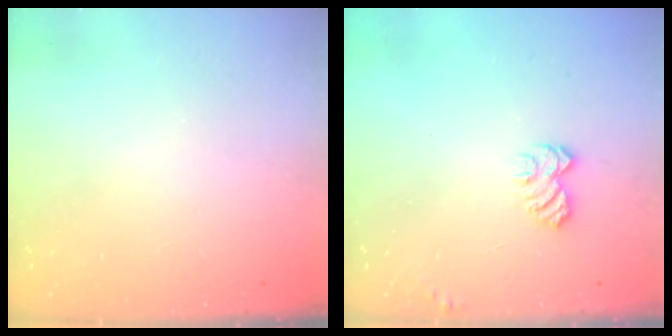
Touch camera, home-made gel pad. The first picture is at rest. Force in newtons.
{"total": 5.5, "press": 5.4, "slide": 0.5}